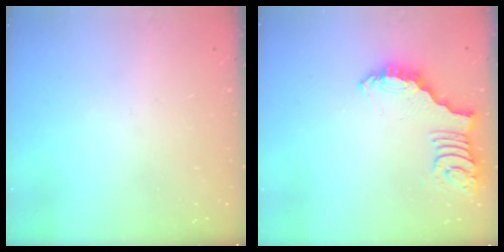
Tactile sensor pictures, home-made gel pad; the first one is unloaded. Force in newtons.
{"total": 2.7, "press": 2.7, "slide": 0.5}